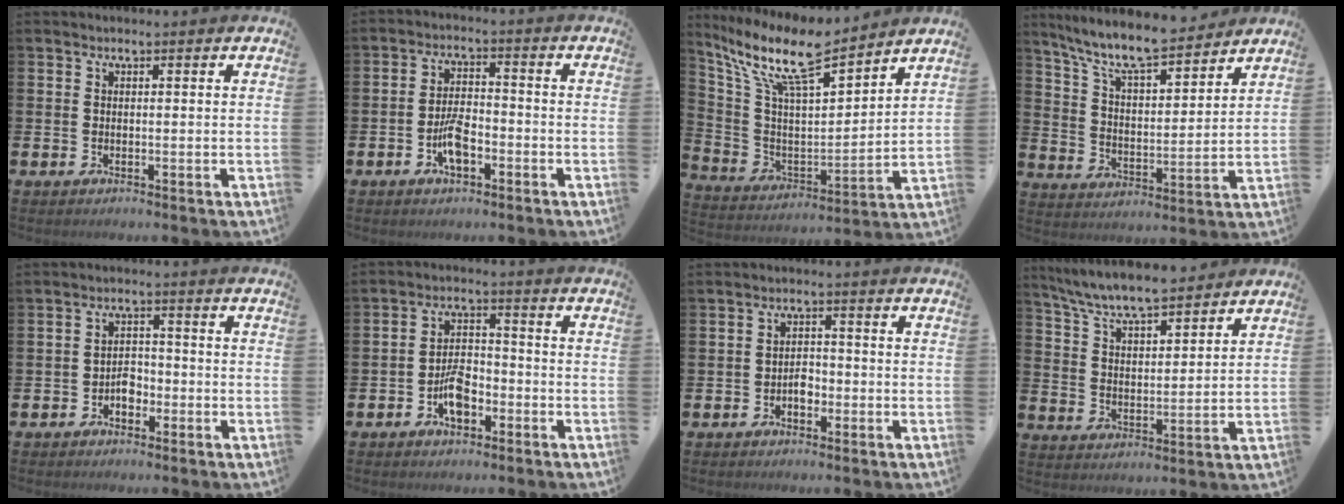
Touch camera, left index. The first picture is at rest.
{"total": 4.7, "force": [-2.0, 2.1, 3.7], "torque": [-0.076, 0.011, -0.037]}
{"total": 12.1, "force": [9.9, 2.7, 6.5], "torque": [-0.170, -0.050, 0.170]}
{"total": 9.7, "force": [8.7, 1.7, 3.9], "torque": [-0.108, -0.056, 0.152]}
{"total": 2.6, "force": [-1.4, 1.7, 1.3], "torque": [-0.027, 0.007, -0.030]}
{"total": 5.2, "force": [-2.5, 2.6, 3.7], "torque": [-0.074, 0.016, -0.046]}
{"total": 2.1, "force": [-1.0, 1.4, 1.3], "torque": [-0.025, 0.006, -0.021]}
{"total": 7.1, "force": [6.8, 0.5, 2.1], "torque": [-0.072, -0.039, 0.121]}